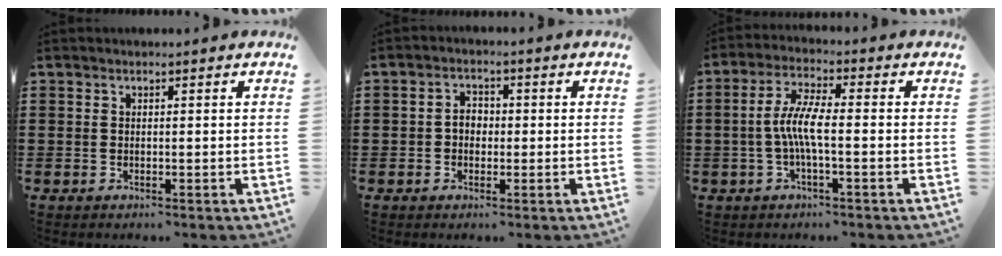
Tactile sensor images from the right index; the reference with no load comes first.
{"total": 2.4, "force": [-0.4, 1.8, 1.6], "torque": [-0.033, 0.006, -0.009]}
{"total": 5.9, "force": [-1.2, 1.0, 5.7], "torque": [-0.123, -0.006, -0.031]}